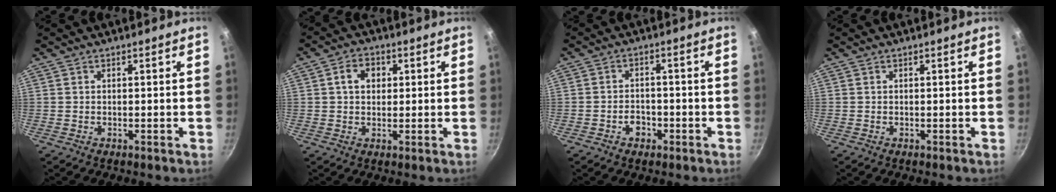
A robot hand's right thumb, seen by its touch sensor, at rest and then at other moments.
{"total": 5.0, "force": [1.2, 3.9, 3.0], "torque": [-0.029, 0.007, 0.014]}
{"total": 3.7, "force": [-1.7, 2.7, 1.8], "torque": [-0.012, 0.019, -0.026]}
{"total": 0.0}